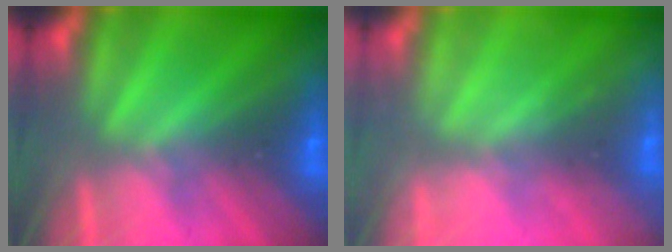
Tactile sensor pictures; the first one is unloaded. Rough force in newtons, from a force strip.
{"total": 2.2}